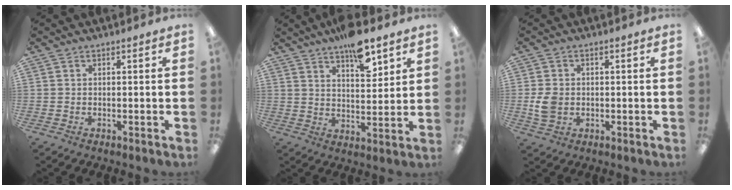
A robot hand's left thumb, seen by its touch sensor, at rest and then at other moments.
{"total": 10.1, "force": [7.6, 3.4, 5.7], "torque": [-0.083, -0.043, 0.129]}
{"total": 5.2, "force": [-0.5, 4.1, 3.2], "torque": [-0.060, 0.003, -0.009]}